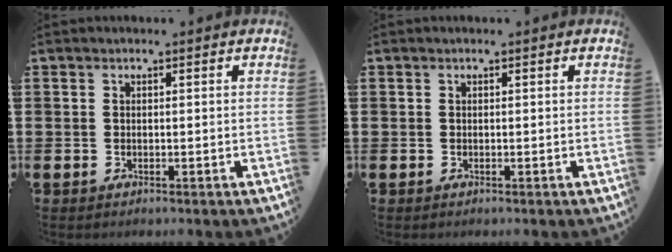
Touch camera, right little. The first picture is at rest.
{"total": 0.0}